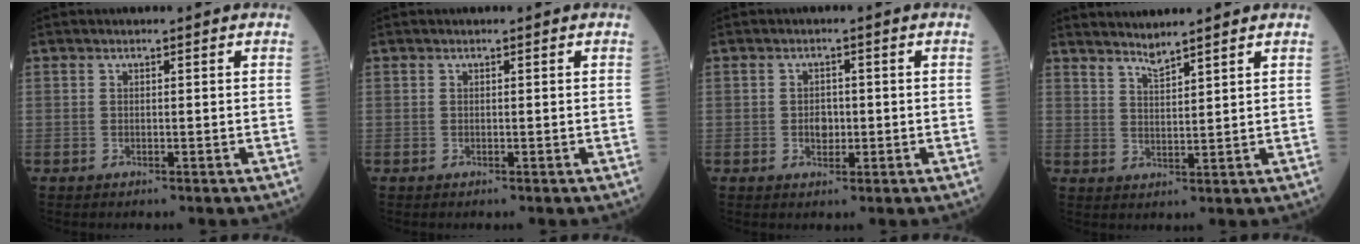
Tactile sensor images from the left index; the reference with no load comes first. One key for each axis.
{"total": 0.0}
{"total": 2.1, "fx": -0.4, "fy": 1.6, "fz": 1.4, "tx": -0.019, "ty": 0.003, "tz": -0.004}
{"total": 3.7, "fx": 3.4, "fy": -0.5, "fz": 1.2, "tx": -0.026, "ty": 0.003, "tz": 0.066}